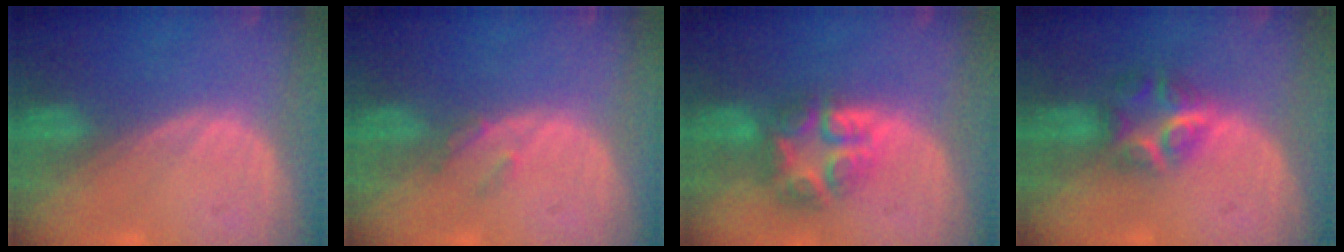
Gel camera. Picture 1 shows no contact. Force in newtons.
{"total": 1.6, "press": 1.6, "slide": 0.2}
{"total": 7.7, "press": 6.7, "slide": 3.8}
{"total": 5.9, "press": 5.5, "slide": 2.2}